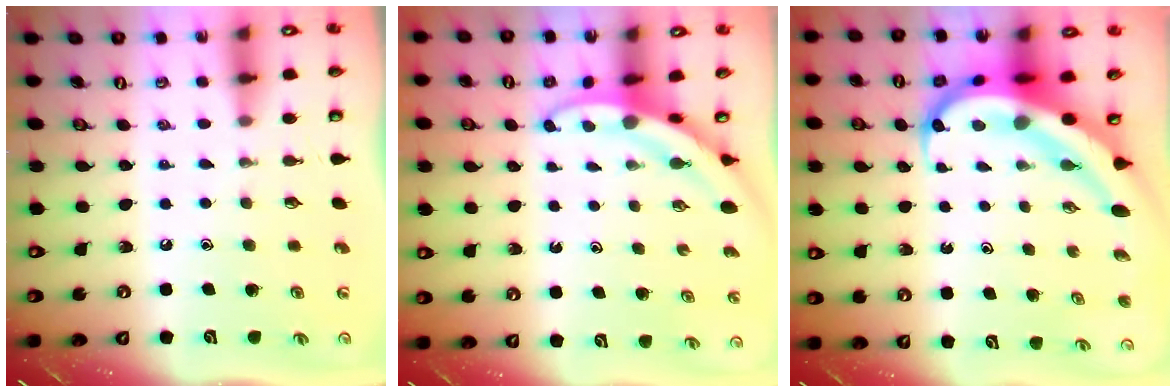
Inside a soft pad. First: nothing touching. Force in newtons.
{"total": 3.3, "press": 3.3, "slide": 0.2}
{"total": 11.5, "press": 11.3, "slide": 2.2}